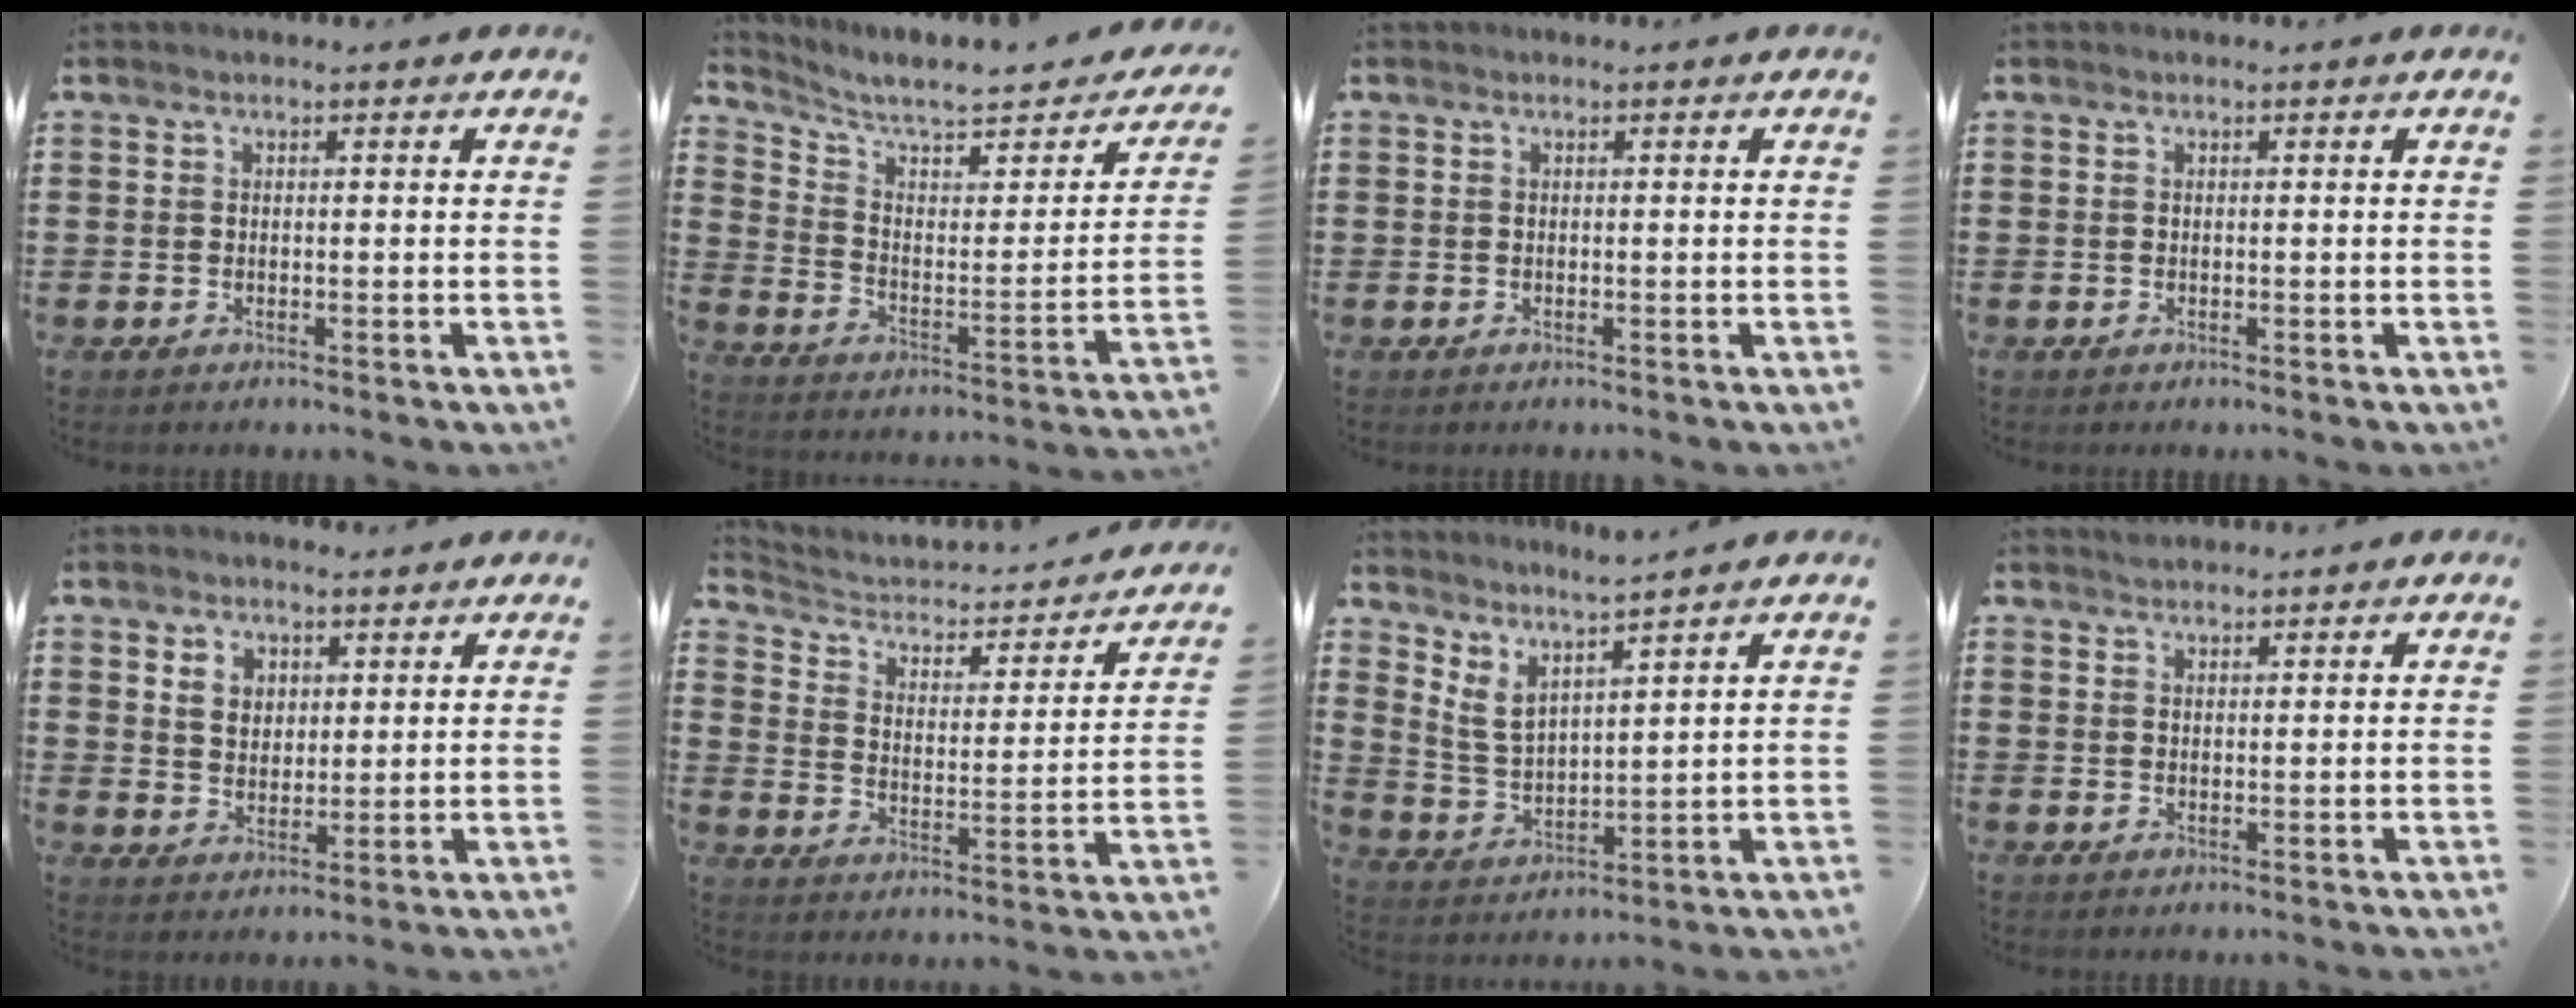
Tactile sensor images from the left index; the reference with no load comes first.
{"total": 6.7, "force": [5.5, 0.9, 3.6], "torque": [-0.097, -0.040, 0.091]}
{"total": 0.0}
{"total": 0.0}
{"total": 4.2, "force": [2.7, 3.1, 1.2], "torque": [-0.029, 0.009, 0.049]}
{"total": 2.7, "force": [1.8, 1.5, 1.2], "torque": [-0.040, -0.019, 0.020]}
{"total": 4.0, "force": [3.5, 0.6, 1.8], "torque": [-0.051, -0.023, 0.059]}
{"total": 1.4, "force": [1.4, 0.3, 0.2], "torque": [-0.006, 0.000, 0.027]}